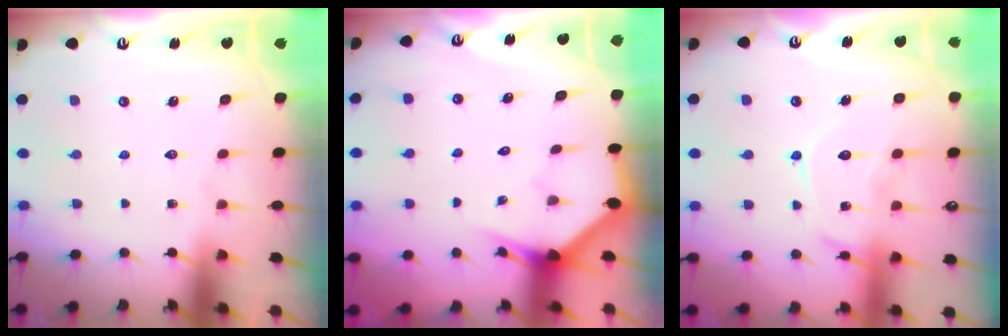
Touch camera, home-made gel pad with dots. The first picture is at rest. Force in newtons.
{"total": 2.9, "press": 2.9, "slide": 0.1}
{"total": 13.4, "press": 13.3, "slide": 1.3}